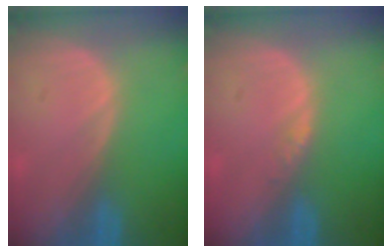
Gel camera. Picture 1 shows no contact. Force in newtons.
{"total": 0.8, "press": 0.8, "slide": 0.1}